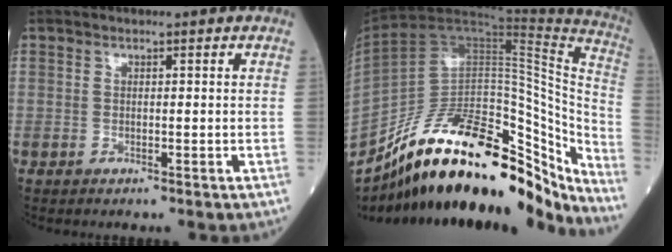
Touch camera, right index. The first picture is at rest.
{"total": 26.1, "force": [-20.2, 8.8, 14.0], "torque": [-0.192, 0.042, -0.313]}